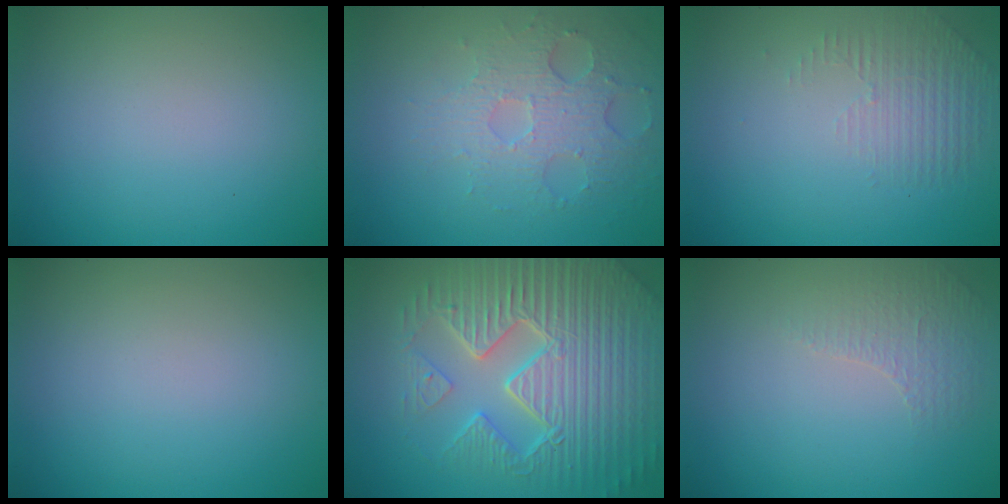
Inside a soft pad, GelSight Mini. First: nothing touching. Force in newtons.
{"total": 3.6, "press": 3.2, "slide": 1.6}
{"total": 1.3, "press": 0.5, "slide": 1.2}
{"total": 0.0}
{"total": 9.8, "press": 6.8, "slide": 7.0}
{"total": 1.1, "press": 0.7, "slide": 0.8}